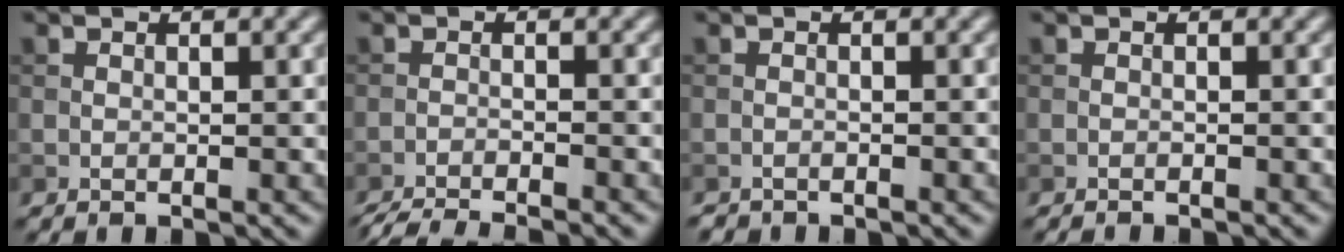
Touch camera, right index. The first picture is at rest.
{"total": 5.4, "force": [-5.0, 0.6, 1.9], "torque": [-0.032, -0.018, -0.083]}
{"total": 1.0, "force": [-1.0, 0.1, -0.1], "torque": [0.005, -0.004, -0.019]}
{"total": 0.8, "force": [-0.7, 0.1, 0.3], "torque": [0.002, 0.001, -0.013]}